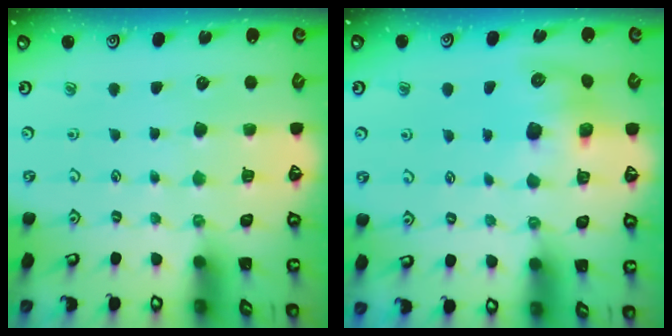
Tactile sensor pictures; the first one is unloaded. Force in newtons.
{"total": 8.2, "press": 8.2, "slide": 0.8}